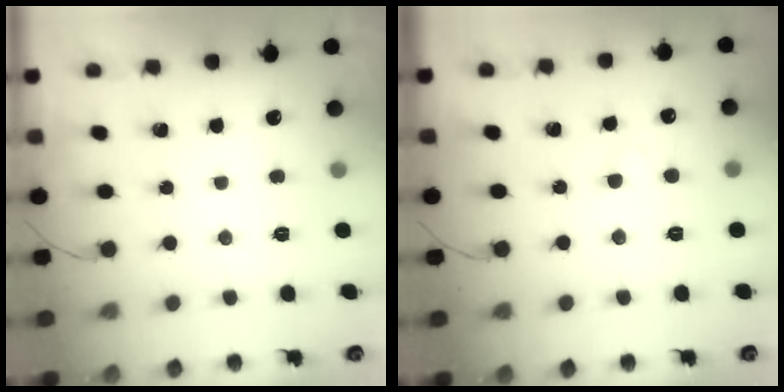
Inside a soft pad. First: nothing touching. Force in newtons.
{"total": 1.5, "press": 1.3, "slide": 0.8}